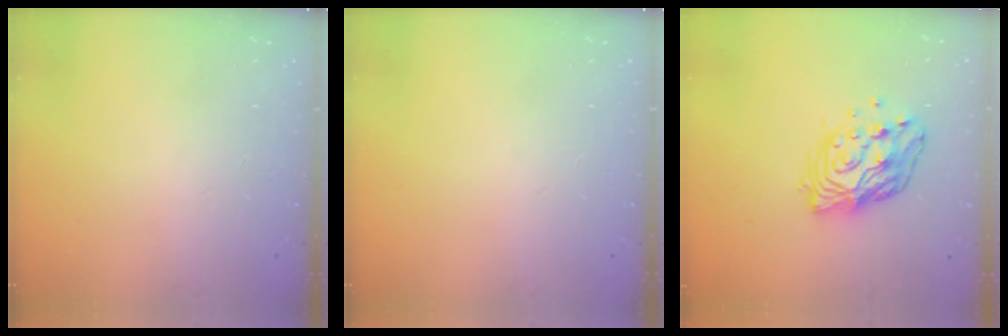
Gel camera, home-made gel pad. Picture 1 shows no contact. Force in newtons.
{"total": 0.0}
{"total": 14.0, "press": 13.9, "slide": 1.7}